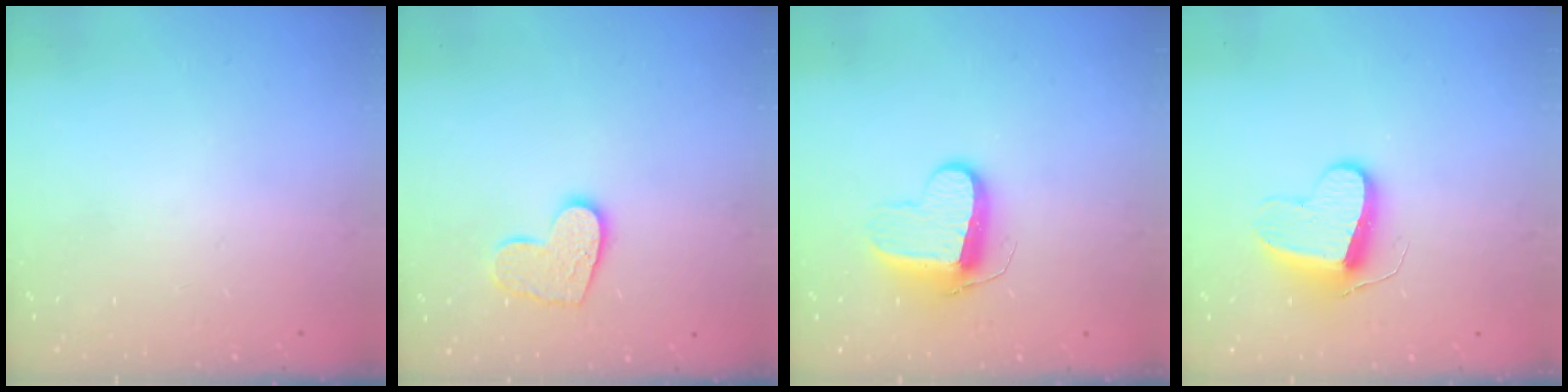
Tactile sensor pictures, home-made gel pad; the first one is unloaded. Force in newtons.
{"total": 11.3, "press": 11.2, "slide": 0.7}
{"total": 10.0, "press": 10.0, "slide": 0.5}
{"total": 10.0, "press": 10.0, "slide": 0.6}